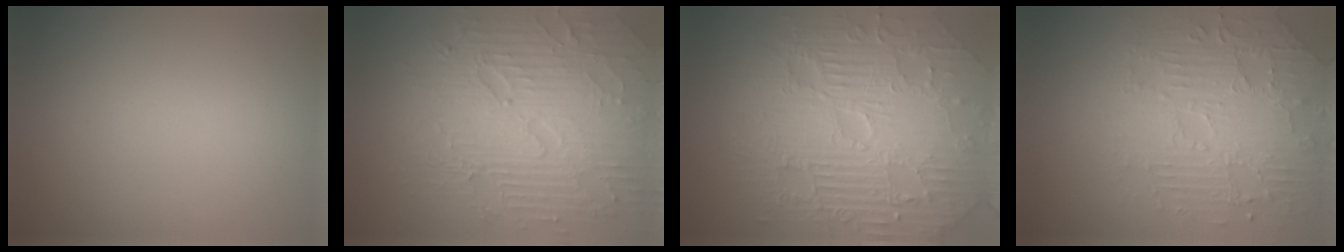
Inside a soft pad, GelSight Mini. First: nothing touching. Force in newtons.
{"total": 8.7, "press": 6.2, "slide": 6.1}
{"total": 11.6, "press": 7.5, "slide": 8.9}
{"total": 4.6, "press": 3.8, "slide": 2.6}